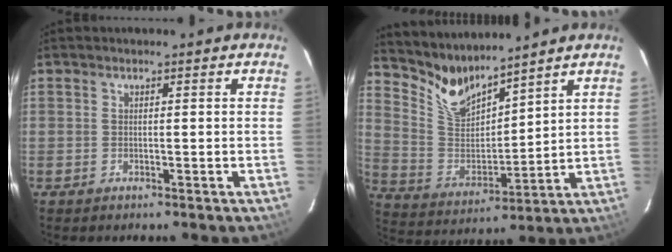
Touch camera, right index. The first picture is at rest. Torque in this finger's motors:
{"motor_torque": [-0.20, 0.75, 0.02, 0.00]}